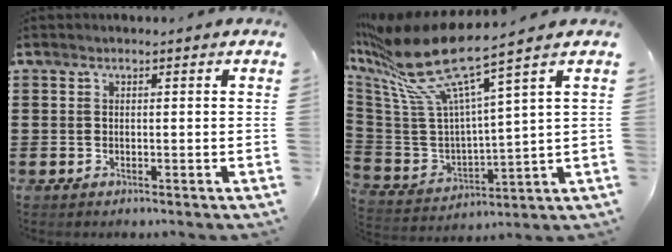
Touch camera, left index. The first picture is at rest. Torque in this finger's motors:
{"motor_torque": [1.50, -0.64, 1.05, 0.21]}